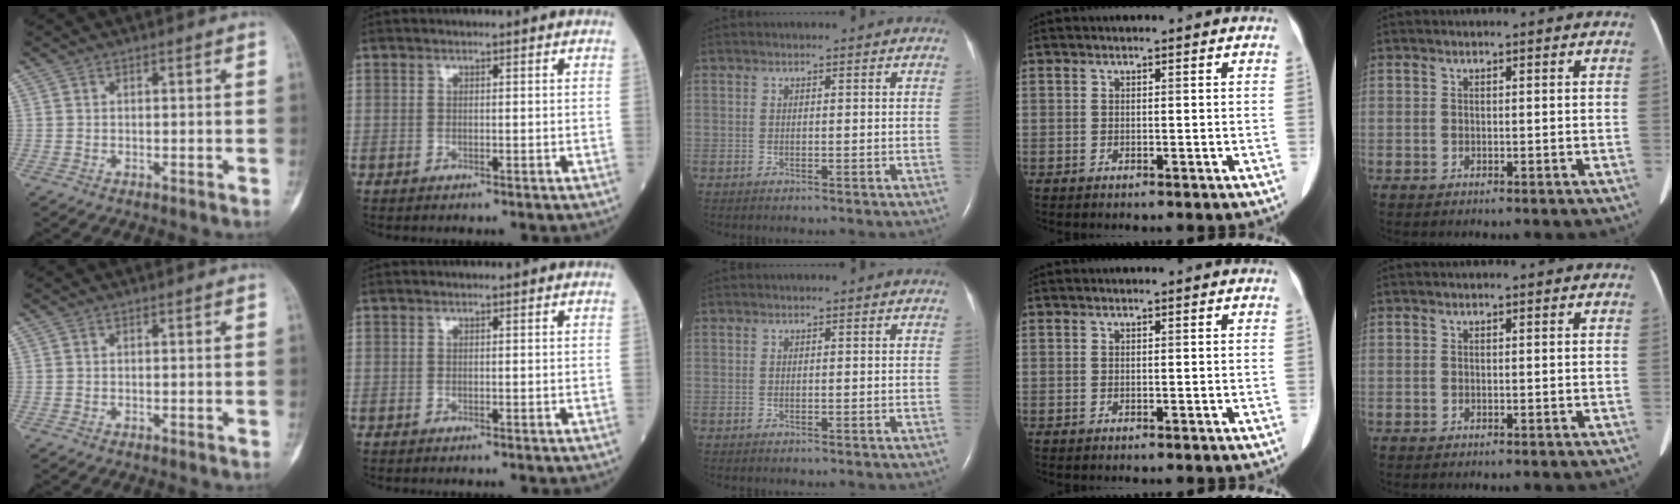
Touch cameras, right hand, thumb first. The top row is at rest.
{}